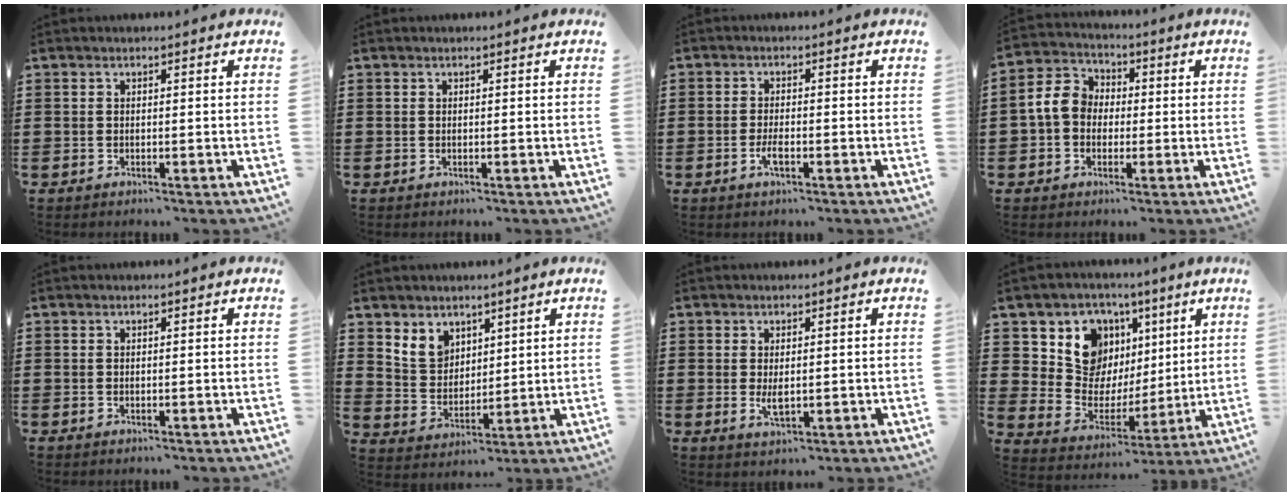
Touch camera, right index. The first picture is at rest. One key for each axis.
{"total": 0.0}
{"total": 2.4, "fx": -1.1, "fy": 0.9, "fz": 1.9, "tx": -0.042, "ty": -0.003, "tz": -0.023}
{"total": 6.7, "fx": -0.2, "fy": 5.5, "fz": 3.7, "tx": -0.105, "ty": 0.010, "tz": -0.010}
{"total": 0.0}
{"total": 5.4, "fx": 3.5, "fy": 4.0, "fz": 0.6, "tx": -0.039, "ty": 0.006, "tz": 0.066}
{"total": 2.5, "fx": 0.1, "fy": 1.1, "fz": 2.3, "tx": -0.045, "ty": 0.002, "tz": 0.003}
{"total": 11.0, "fx": 4.3, "fy": 9.3, "fz": 3.8, "tx": -0.097, "ty": -0.030, "tz": 0.084}